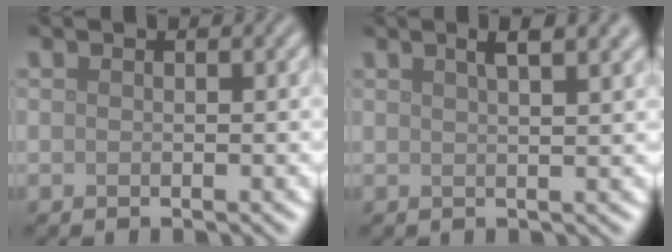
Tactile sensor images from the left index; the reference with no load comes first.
{"total": 4.4, "force": [2.5, 1.5, 3.2], "torque": [-0.019, 0.019, 0.012]}